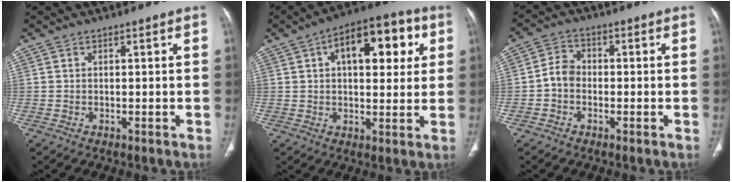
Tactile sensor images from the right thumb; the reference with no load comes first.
{"total": 15.7, "force": [5.0, 7.9, 12.5], "torque": [-0.131, 0.015, 0.068]}
{"total": 4.1, "force": [-1.0, 3.3, 2.3], "torque": [-0.032, 0.015, -0.030]}